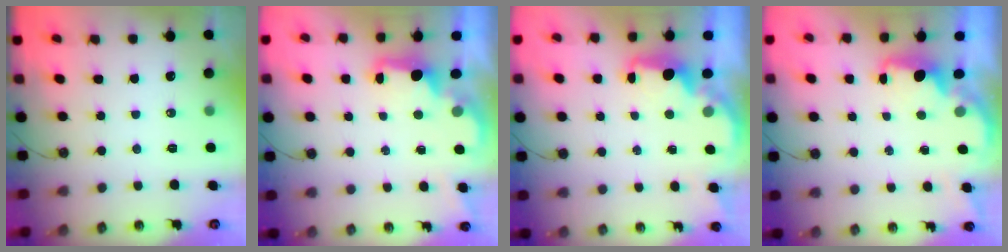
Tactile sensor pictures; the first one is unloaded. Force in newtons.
{"total": 2.3, "press": 2.2, "slide": 0.7}
{"total": 2.3, "press": 2.1, "slide": 0.7}
{"total": 1.9, "press": 1.8, "slide": 0.6}